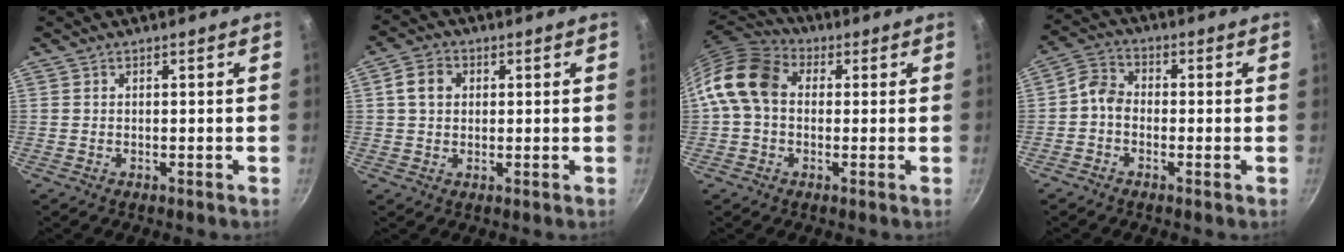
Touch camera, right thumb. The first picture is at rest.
{"total": 5.3, "force": [1.2, 4.2, 3.0], "torque": [-0.040, 0.007, 0.013]}
{"total": 11.9, "force": [1.1, 9.0, 7.7], "torque": [-0.123, 0.026, -0.001]}
{"total": 4.5, "force": [-1.4, 3.3, 2.6], "torque": [-0.046, 0.027, -0.042]}